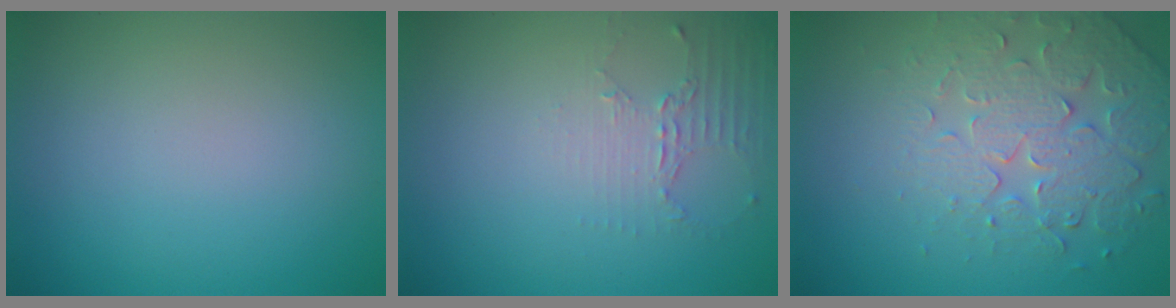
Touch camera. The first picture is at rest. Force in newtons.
{"total": 2.0, "press": 1.5, "slide": 1.4}
{"total": 4.1, "press": 3.9, "slide": 1.3}